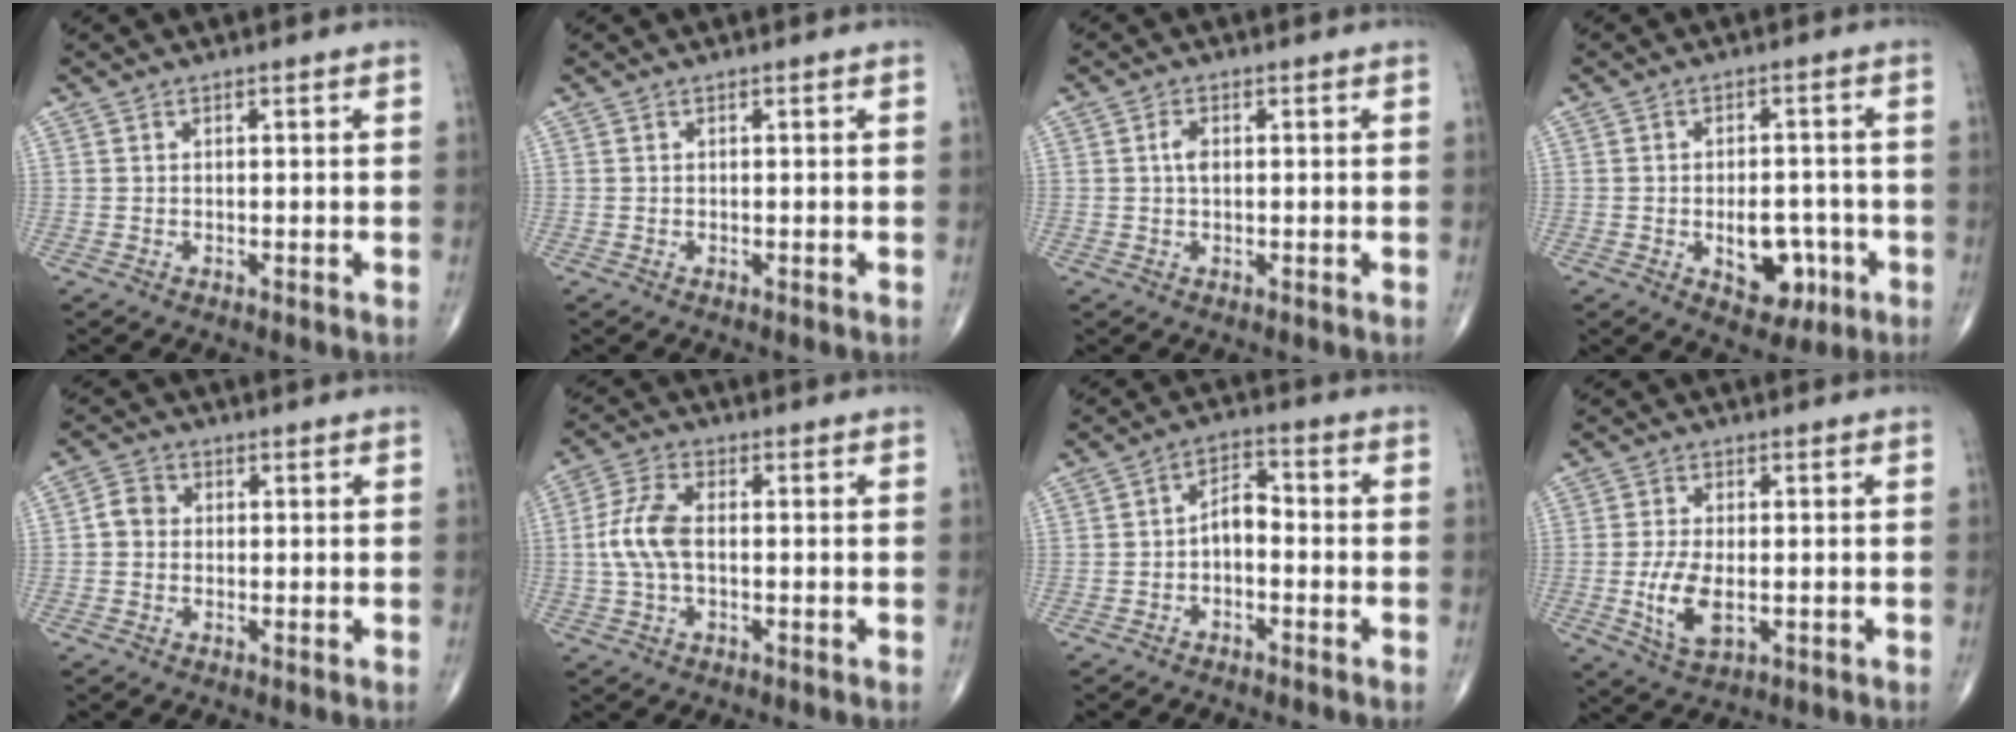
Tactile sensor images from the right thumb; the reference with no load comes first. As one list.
[{"total": 0.0}, {"total": 2.2, "force": [0.2, 1.2, 1.8], "torque": [-0.035, 0.002, 0.001]}, {"total": 8.5, "force": [-2.6, 5.2, 6.2], "torque": [-0.060, 0.018, -0.025]}, {"total": 3.3, "force": [-0.1, 3.0, 1.6], "torque": [-0.019, 0.010, -0.010]}, {"total": 7.8, "force": [-0.4, 4.4, 6.5], "torque": [-0.145, 0.020, -0.013]}, {"total": 4.8, "force": [-1.4, 2.8, 3.7], "torque": [-0.051, 0.031, -0.034]}, {"total": 7.4, "force": [-1.3, 3.7, 6.3], "torque": [-0.128, -0.007, -0.019]}]